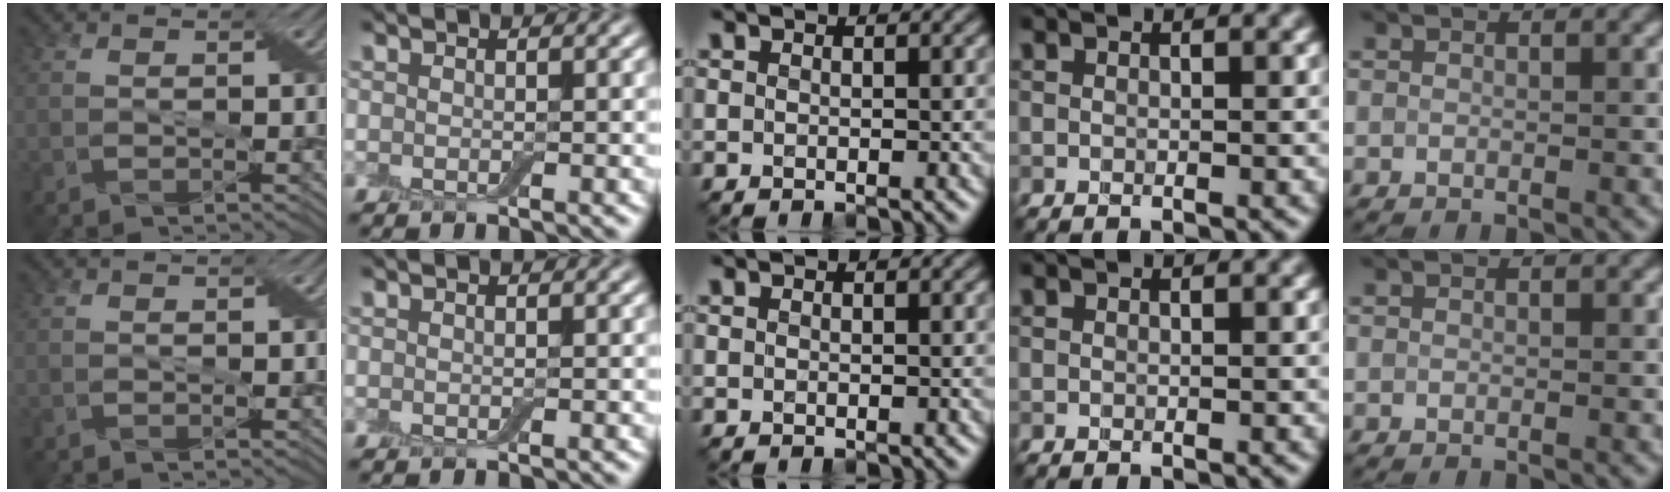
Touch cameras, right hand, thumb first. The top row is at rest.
{}